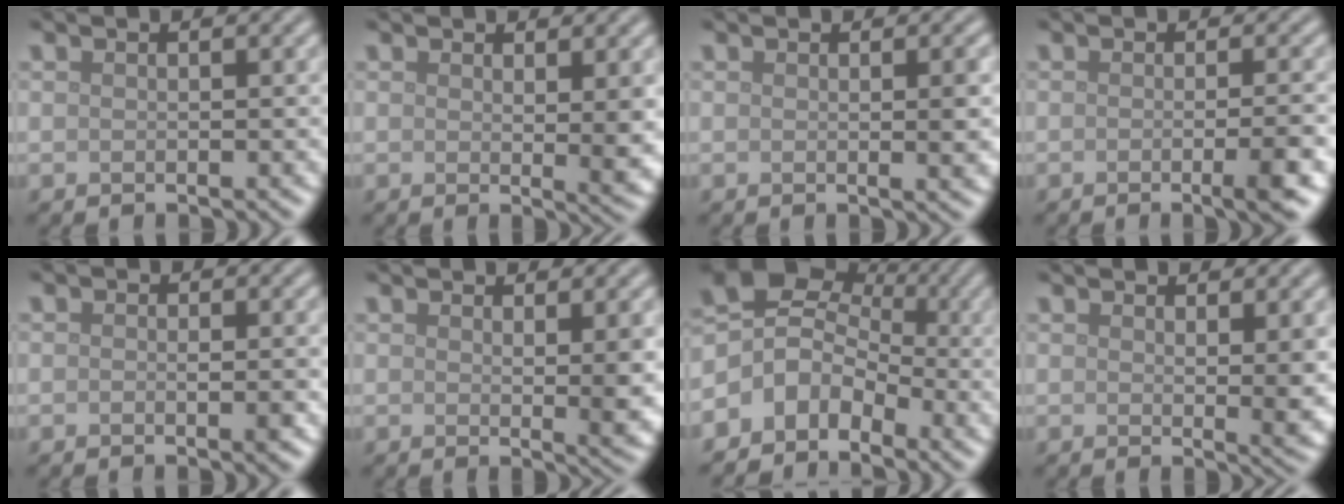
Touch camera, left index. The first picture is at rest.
{"total": 2.8, "force": [0.8, 0.6, 2.6], "torque": [-0.033, -0.011, 0.015]}
{"total": 2.7, "force": [0.2, 0.7, 2.6], "torque": [-0.027, -0.001, 0.000]}
{"total": 3.5, "force": [-1.0, 0.8, 3.2], "torque": [-0.040, -0.003, -0.019]}
{"total": 1.3, "force": [-0.4, 0.5, 1.2], "torque": [-0.017, 0.000, -0.006]}
{"total": 3.2, "force": [0.8, 0.7, 3.0], "torque": [-0.038, -0.011, 0.015]}
{"total": 5.6, "force": [-2.4, 4.3, 2.7], "torque": [-0.036, 0.009, -0.064]}
{"total": 2.9, "force": [0.9, 0.6, 2.6], "torque": [-0.034, -0.011, 0.017]}